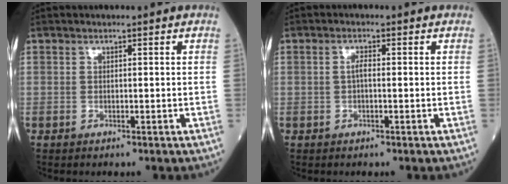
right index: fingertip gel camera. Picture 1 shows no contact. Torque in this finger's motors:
{"motor_torque": [-0.01, 0.00, 0.09, 0.03]}